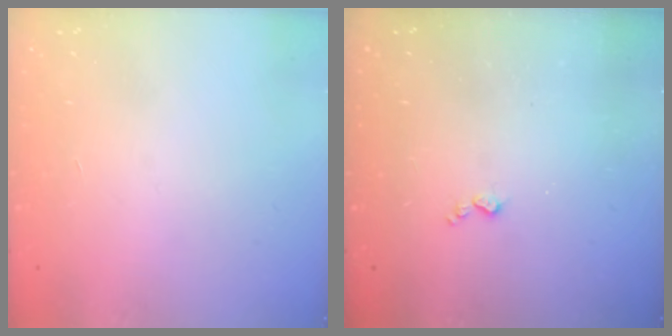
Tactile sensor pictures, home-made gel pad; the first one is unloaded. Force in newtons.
{"total": 3.5, "press": 3.5, "slide": 0.6}